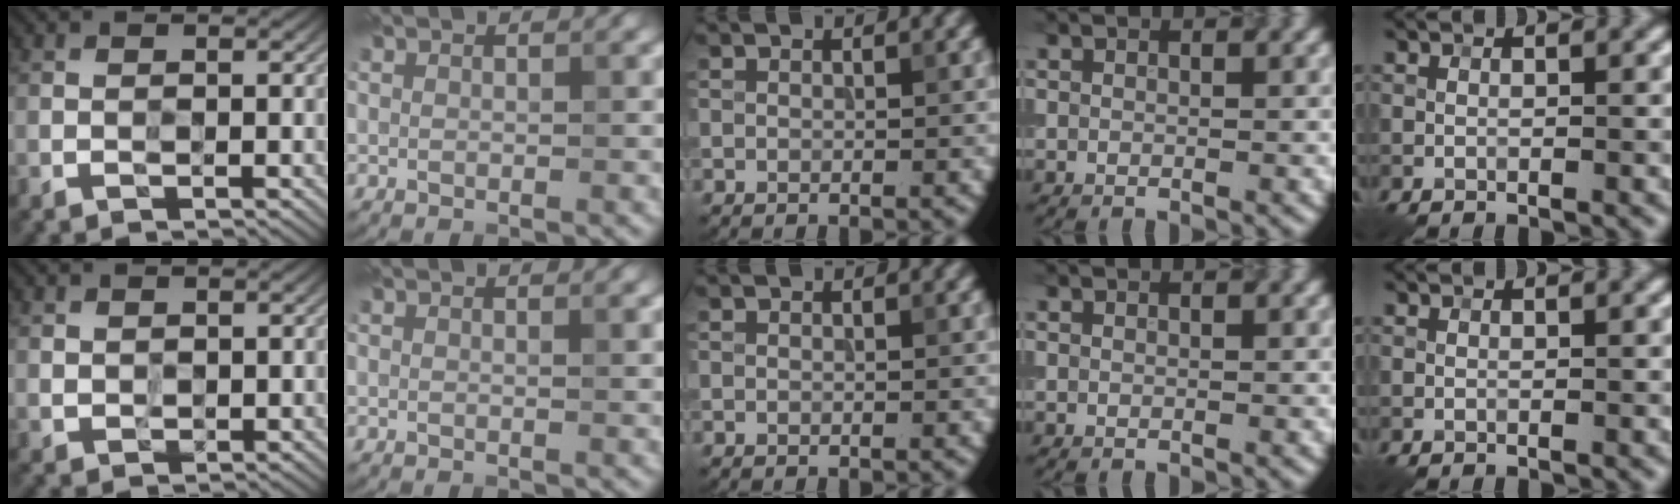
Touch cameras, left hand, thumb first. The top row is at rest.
{"thumb": {"total": 1.9, "force": [1.3, 1.3, 0.7], "torque": [-0.020, -0.002, 0.030]}, "index": {"total": 0.8, "force": [0.4, 0.3, 0.6], "torque": [-0.002, 0.002, 0.005]}}